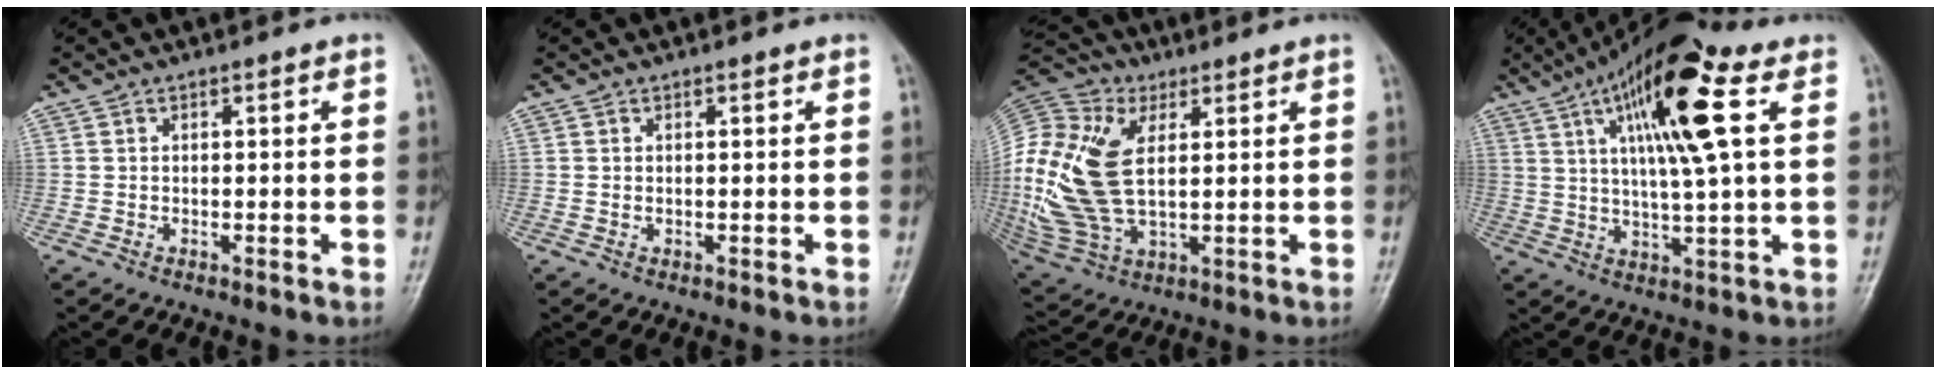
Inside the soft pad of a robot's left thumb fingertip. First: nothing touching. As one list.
[{"total": 0.0}, {"total": 19.1, "force": [2.9, 10.8, 15.5], "torque": [-0.351, -0.006, 0.053]}, {"total": 16.3, "force": [6.0, 3.4, 14.8], "torque": [-0.260, 0.000, 0.094]}]